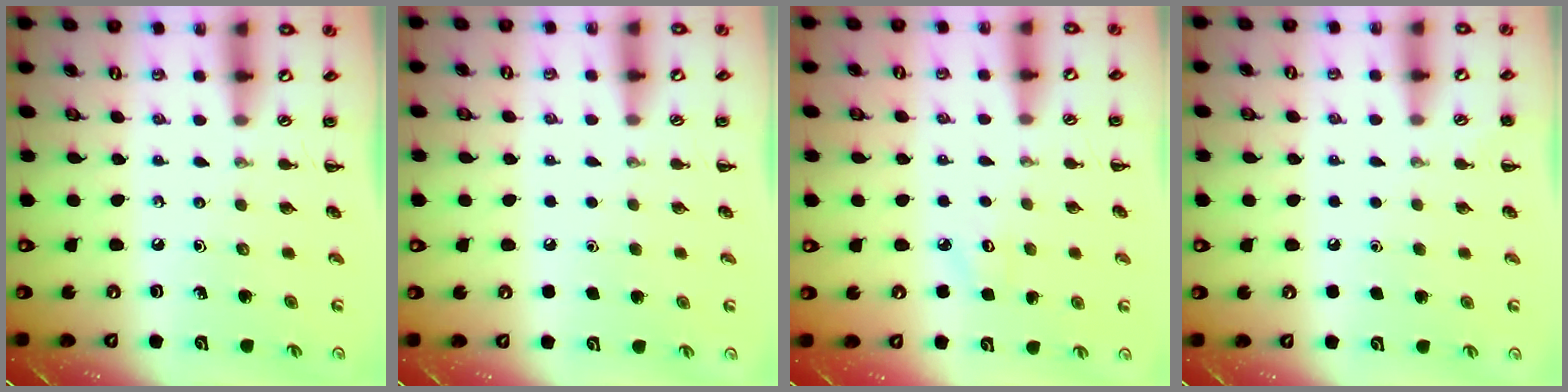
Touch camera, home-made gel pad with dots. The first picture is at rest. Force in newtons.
{"total": 1.8, "press": 1.8, "slide": 0.1}
{"total": 3.5, "press": 3.3, "slide": 1.1}
{"total": 1.6, "press": 1.6, "slide": 0.1}